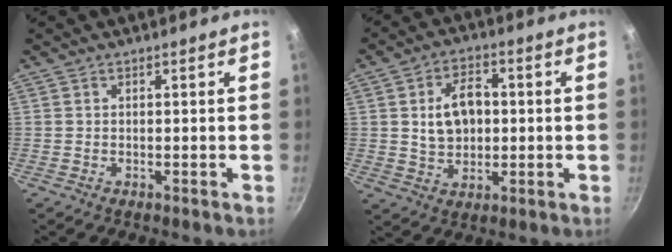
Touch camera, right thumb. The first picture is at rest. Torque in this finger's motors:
{"motor_torque": [0.01, 0.12, 0.25, -0.17, 0.12]}